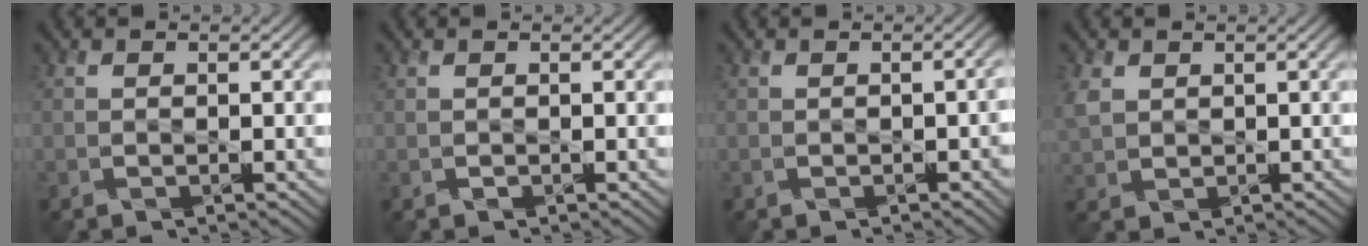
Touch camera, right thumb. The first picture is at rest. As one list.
[{"total": 0.0}, {"total": 1.8, "force": [-0.5, 0.7, 1.6], "torque": [-0.023, 0.000, -0.005]}, {"total": 3.4, "force": [1.2, 2.5, 1.9], "torque": [-0.058, 0.000, 0.027]}]